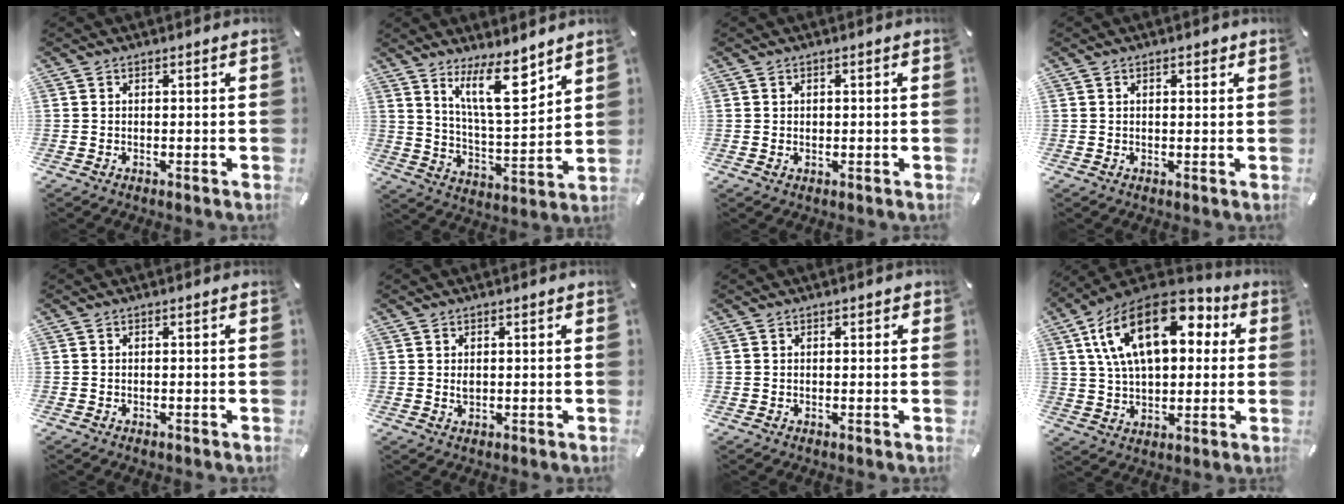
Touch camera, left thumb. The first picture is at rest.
{"total": 14.4, "force": [9.4, 4.4, 10.0], "torque": [-0.175, -0.051, 0.161]}
{"total": 0.8, "force": [0.1, 0.7, 0.3], "torque": [-0.007, 0.003, 0.002]}
{"total": 1.6, "force": [0.7, 0.9, 1.1], "torque": [-0.015, 0.002, 0.010]}
{"total": 0.0}
{"total": 1.2, "force": [0.4, 0.8, 0.8], "torque": [-0.017, 0.001, 0.007]}
{"total": 0.8, "force": [0.4, 0.7, 0.2], "torque": [-0.003, 0.004, 0.007]}
{"total": 21.5, "force": [8.2, 12.3, 15.6], "torque": [-0.309, -0.028, 0.135]}